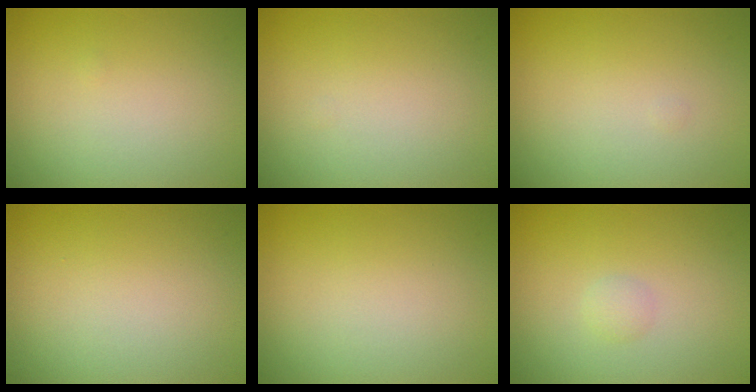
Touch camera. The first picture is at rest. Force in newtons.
{"total": 0.0}
{"total": 0.0}
{"total": 0.0}
{"total": 0.0}
{"total": 0.9, "press": 0.8, "slide": 0.1}